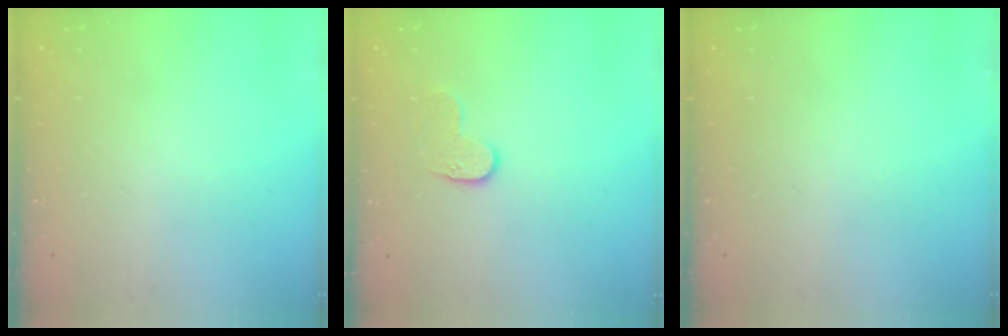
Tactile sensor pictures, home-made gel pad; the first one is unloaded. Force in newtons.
{"total": 5.4, "press": 5.4, "slide": 0.3}
{"total": 0.0}